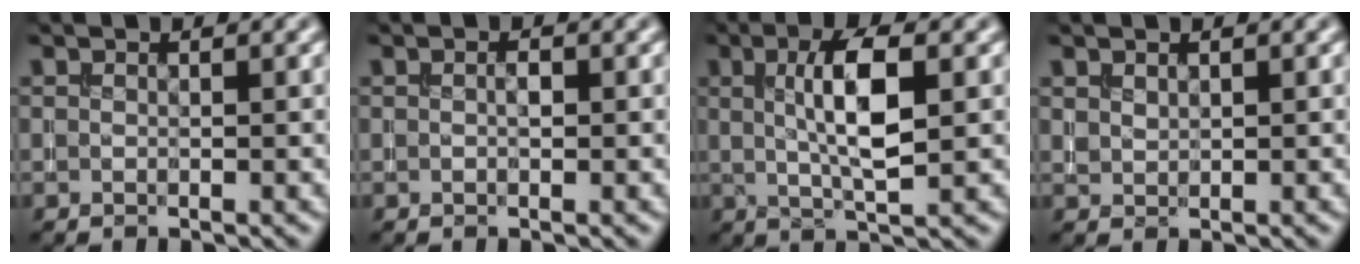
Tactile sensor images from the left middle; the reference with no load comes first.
{"total": 0.7, "force": [0.1, 0.4, 0.6], "torque": [-0.013, 0.003, 0.002]}
{"total": 5.6, "force": [1.0, 1.6, 5.3], "torque": [-0.094, 0.007, 0.018]}
{"total": 0.8, "force": [0.7, 0.4, 0.2], "torque": [-0.008, 0.001, 0.019]}